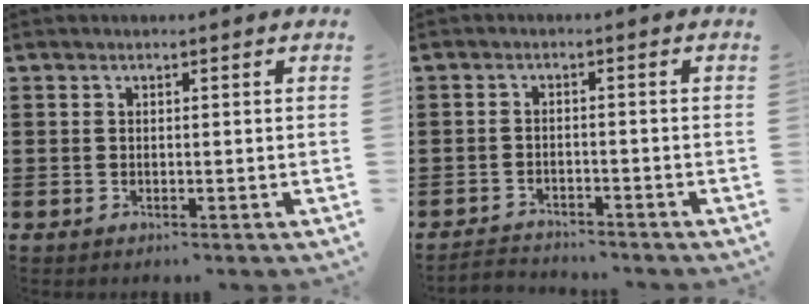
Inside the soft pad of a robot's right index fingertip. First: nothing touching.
{"total": 2.3, "force": [-2.3, 0.3, -0.3], "torque": [-0.002, 0.001, -0.051]}